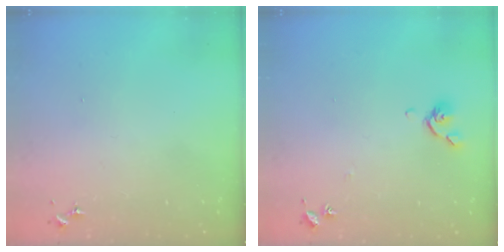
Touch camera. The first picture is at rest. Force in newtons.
{"total": 5.6, "press": 5.6, "slide": 0.9}